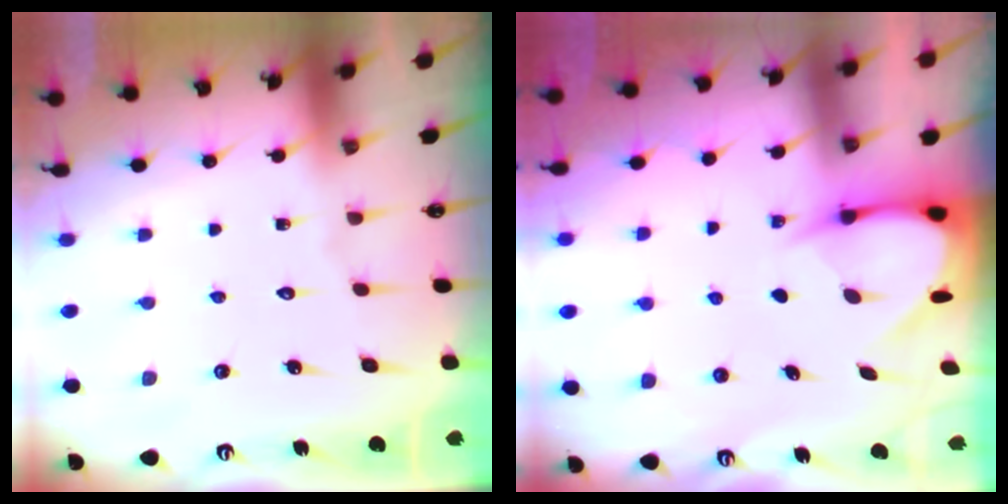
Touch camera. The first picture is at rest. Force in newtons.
{"total": 5.1, "press": 5.1, "slide": 0.7}